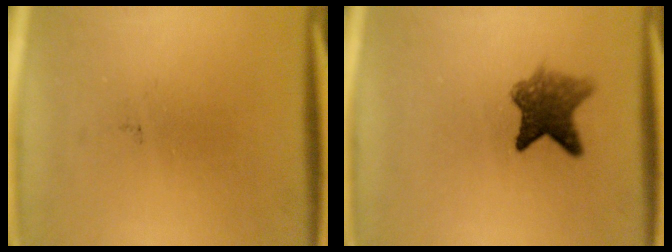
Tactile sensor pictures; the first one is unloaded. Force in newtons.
{"total": 6.1}